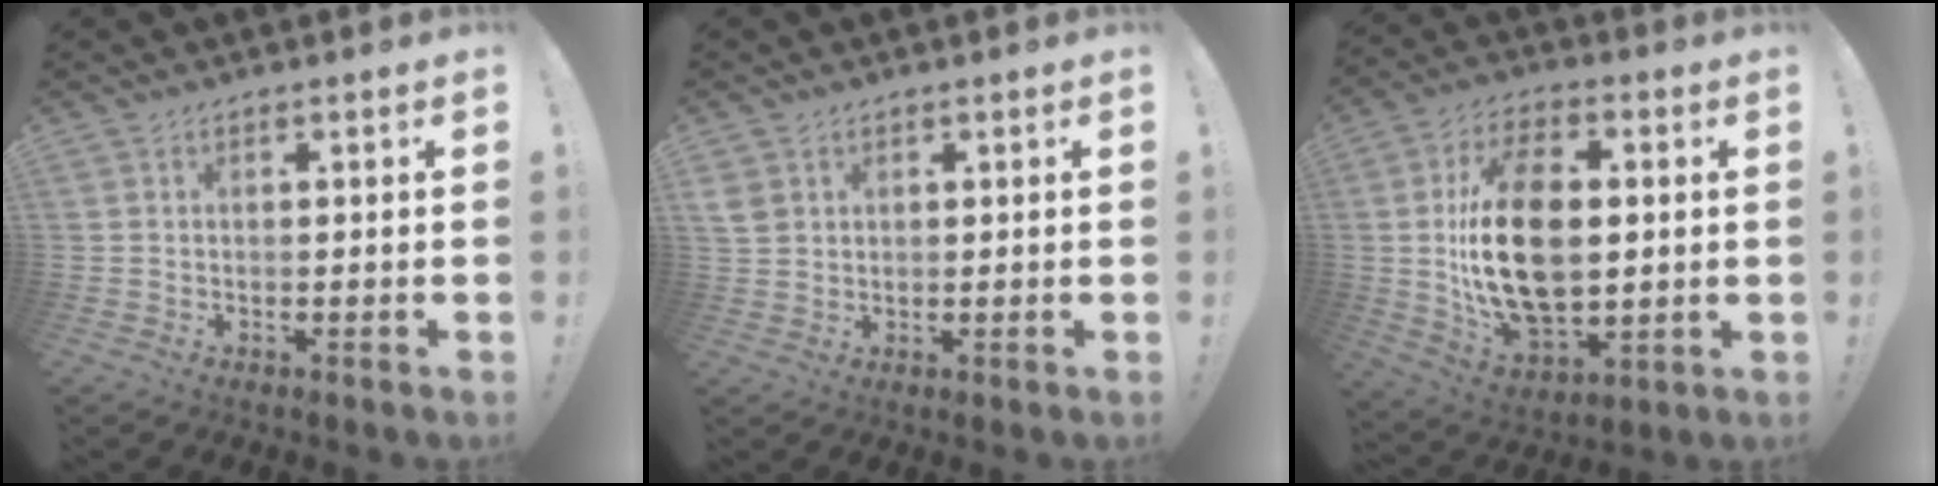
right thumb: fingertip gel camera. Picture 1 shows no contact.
{"total": 3.6, "force": [1.8, 2.7, 1.4], "torque": [-0.020, -0.004, 0.037]}
{"total": 22.7, "force": [1.2, 13.5, 18.1], "torque": [-0.341, -0.002, 0.023]}